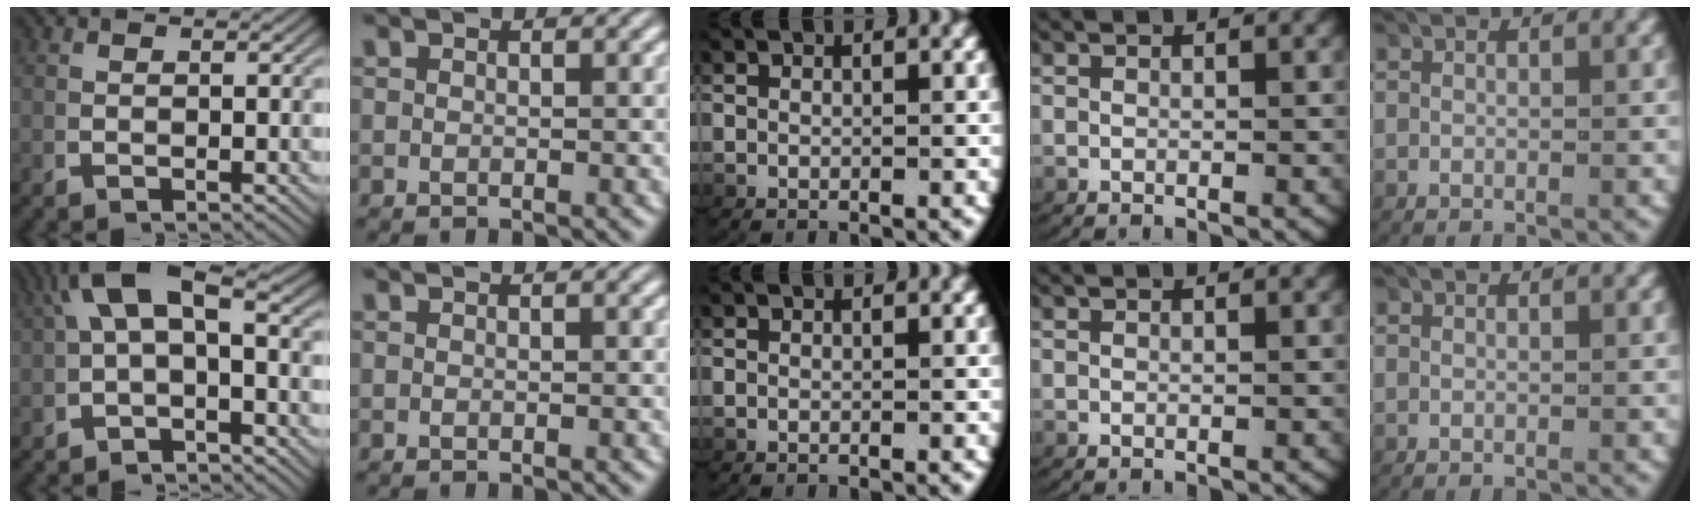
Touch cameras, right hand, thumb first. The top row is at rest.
{"thumb": {"total": 4.9, "force": [0.0, 2.2, 4.3], "torque": [-0.076, 0.003, 0.006]}}